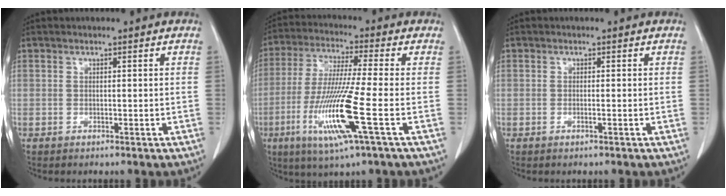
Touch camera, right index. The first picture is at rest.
{"total": 13.6, "force": [-4.3, -0.5, 12.9], "torque": [-0.268, -0.025, -0.088]}
{"total": 0.6, "force": [-0.2, 0.0, 0.6], "torque": [-0.012, -0.001, -0.003]}